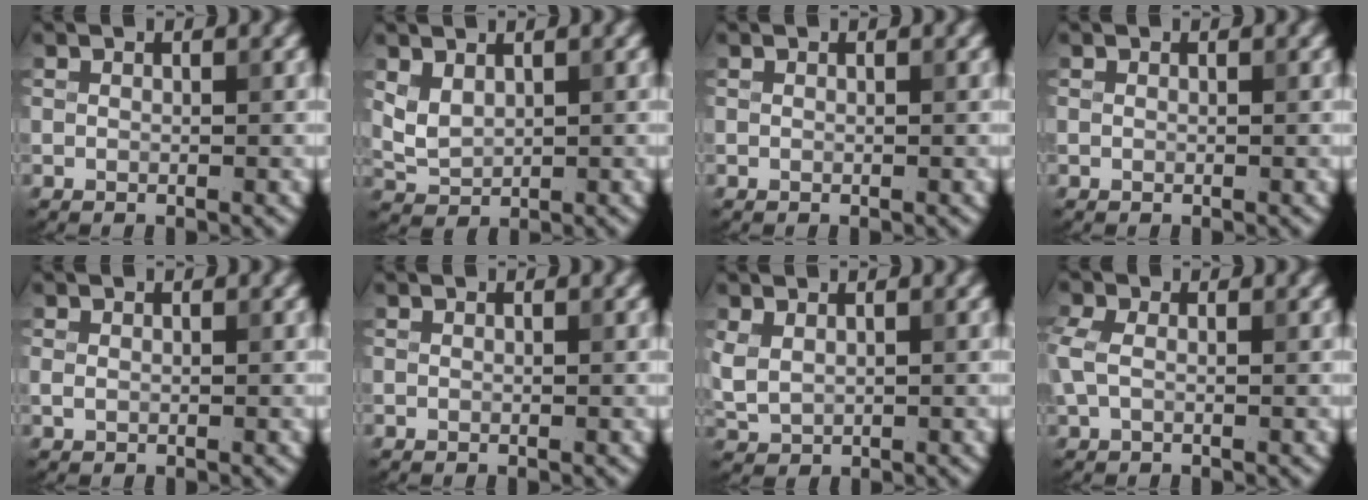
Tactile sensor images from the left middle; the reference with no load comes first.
{"total": 2.0, "force": [0.9, 1.3, 1.2], "torque": [-0.032, -0.002, 0.028]}
{"total": 0.0}
{"total": 0.0}
{"total": 0.8, "force": [0.0, 0.6, 0.5], "torque": [-0.012, 0.005, 0.002]}
{"total": 0.0}
{"total": 2.4, "force": [0.6, 1.7, 1.6], "torque": [-0.043, 0.001, 0.023]}
{"total": 2.3, "force": [-0.1, 1.5, 1.7], "torque": [-0.045, 0.008, -0.005]}